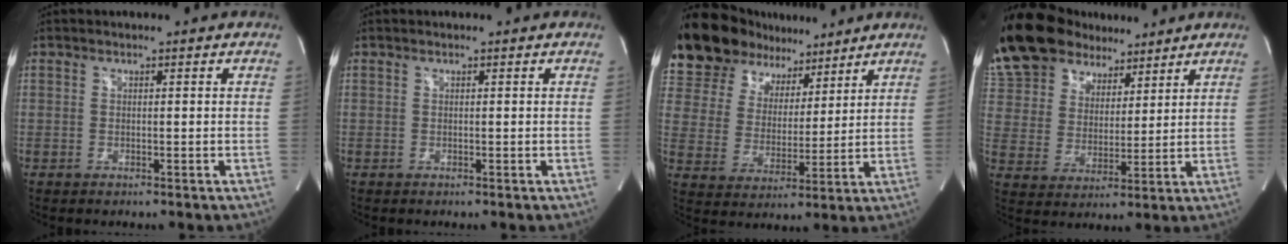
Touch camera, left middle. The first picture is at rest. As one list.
[{"total": 0.0}, {"total": 17.2, "force": [14.2, 7.7, 5.9], "torque": [-0.132, 0.034, 0.252]}, {"total": 17.1, "force": [13.6, 8.4, 6.3], "torque": [-0.147, 0.040, 0.252]}]